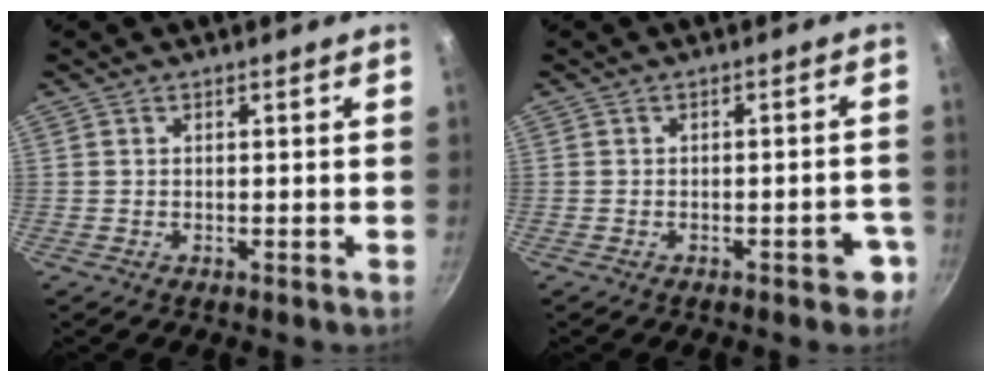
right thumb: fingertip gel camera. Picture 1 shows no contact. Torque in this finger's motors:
{"motor_torque": [0.55, 0.10, 0.36, -0.20, 0.03]}